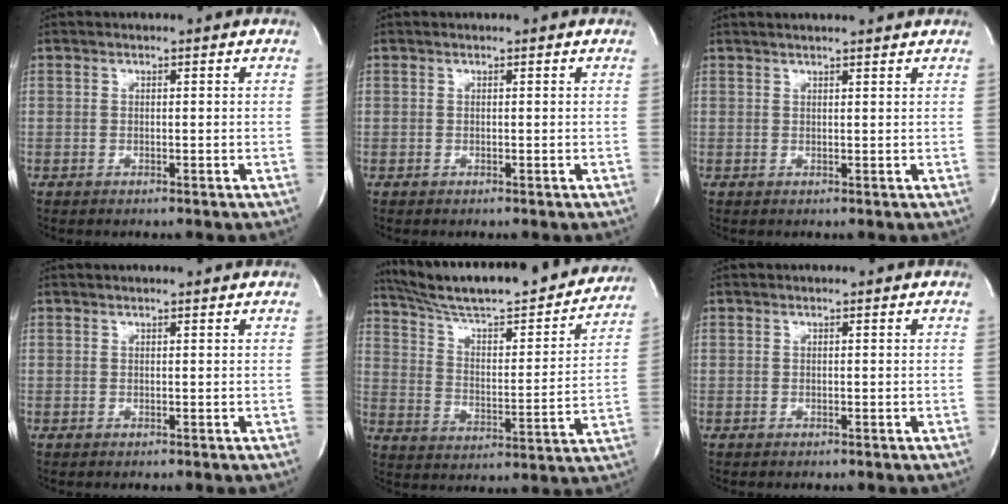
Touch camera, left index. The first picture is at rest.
{"total": 0.0}
{"total": 6.0, "force": [5.6, 0.1, 2.2], "torque": [-0.032, 0.017, 0.061]}
{"total": 2.0, "force": [1.9, 0.0, 0.6], "torque": [-0.011, 0.011, 0.022]}
{"total": 26.8, "force": [24.0, 3.5, 11.4], "torque": [-0.181, -0.031, 0.333]}
{"total": 0.0}